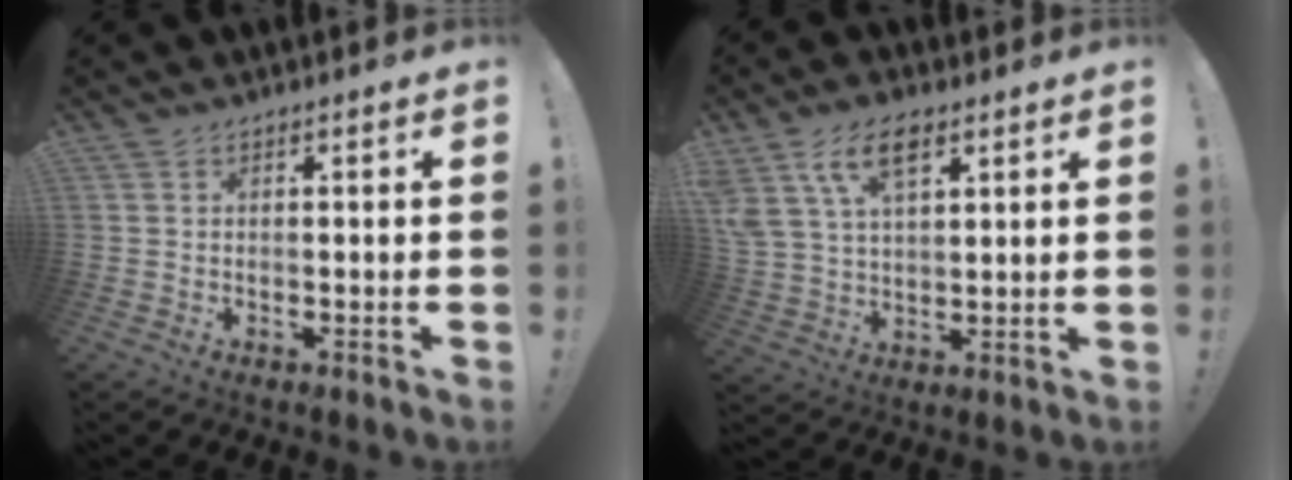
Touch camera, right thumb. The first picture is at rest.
{"total": 11.5, "force": [6.3, 6.3, 7.3], "torque": [-0.136, -0.008, 0.120]}